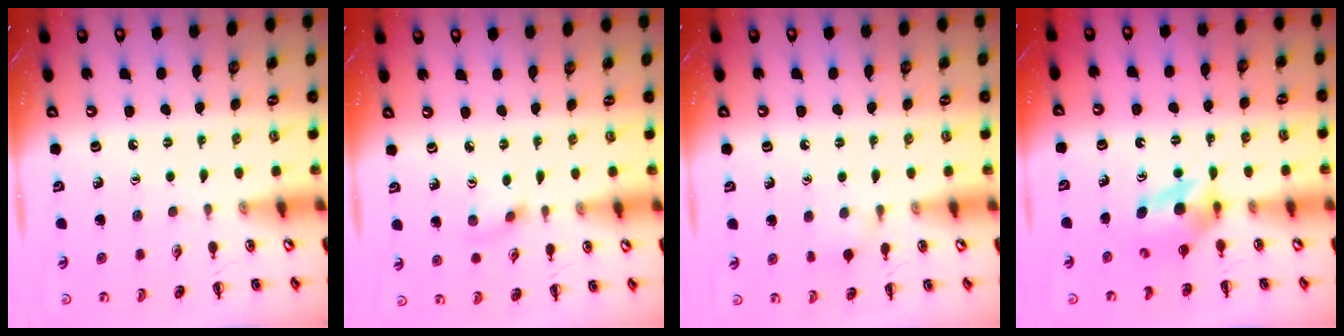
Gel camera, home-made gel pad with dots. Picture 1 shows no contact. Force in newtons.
{"total": 1.7, "press": 1.6, "slide": 0.7}
{"total": 6.2, "press": 5.9, "slide": 2.0}
{"total": 4.5, "press": 4.4, "slide": 0.5}